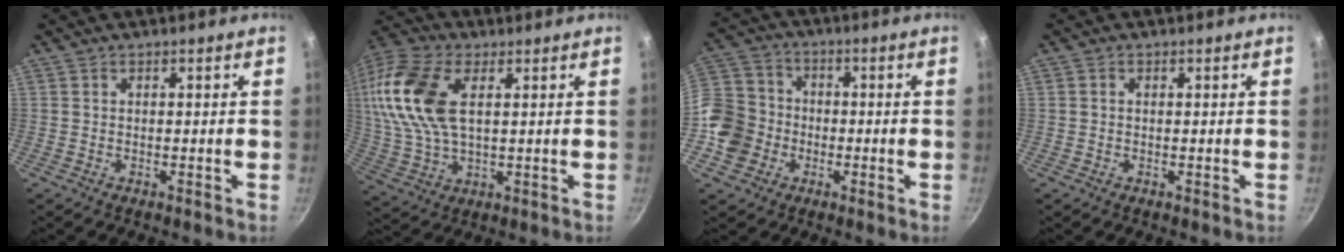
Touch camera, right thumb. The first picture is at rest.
{"total": 18.3, "force": [4.8, 10.5, 14.2], "torque": [-0.303, 0.008, 0.090]}
{"total": 12.3, "force": [-3.4, 10.7, 4.9], "torque": [-0.072, 0.038, -0.079]}
{"total": 0.6, "force": [0.1, 0.5, 0.4], "torque": [-0.006, 0.003, 0.000]}